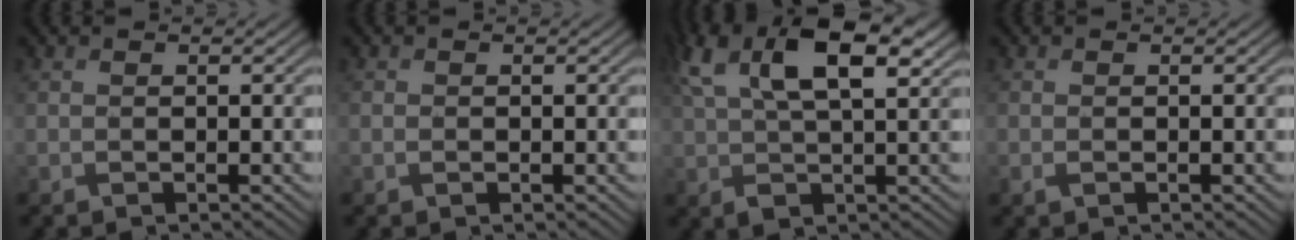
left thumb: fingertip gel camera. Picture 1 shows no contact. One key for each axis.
{"total": 0.7, "fx": -0.2, "fy": 0.6, "fz": 0.4, "tx": -0.008, "ty": -0.003, "tz": -0.005}
{"total": 10.9, "fx": 4.1, "fy": 4.5, "fz": 9.0, "tx": -0.183, "ty": 0.008, "tz": 0.074}
{"total": 0.7, "fx": -0.3, "fy": 0.4, "fz": 0.5, "tx": -0.017, "ty": -0.002, "tz": -0.005}